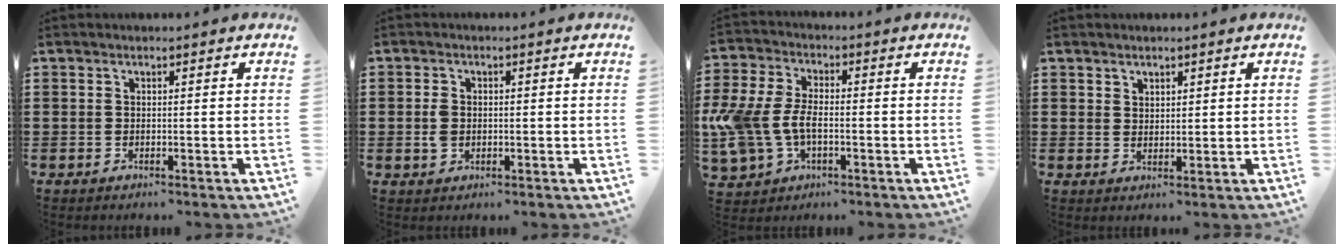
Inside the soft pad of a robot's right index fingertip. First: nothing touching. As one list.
[{"total": 2.4, "force": [-0.2, 1.7, 1.7], "torque": [-0.042, 0.003, -0.007]}, {"total": 7.8, "force": [-1.6, 5.0, 5.8], "torque": [-0.162, -0.003, -0.041]}, {"total": 2.0, "force": [1.7, 1.2, 0.1], "torque": [-0.005, 0.005, 0.033]}]